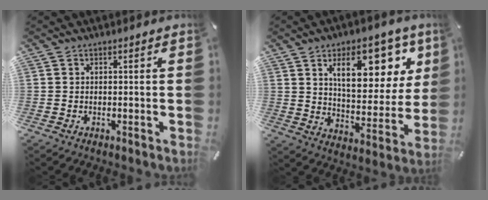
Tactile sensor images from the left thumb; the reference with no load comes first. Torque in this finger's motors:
{"motor_torque": [2.55, 2.46, 1.35, -1.42, 0.42]}